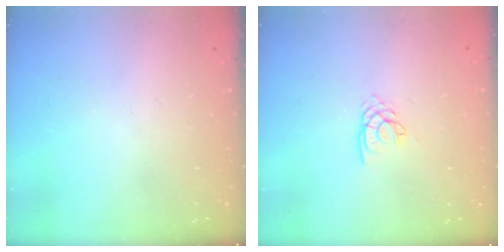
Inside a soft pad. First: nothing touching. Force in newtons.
{"total": 2.1, "press": 2.1, "slide": 0.1}